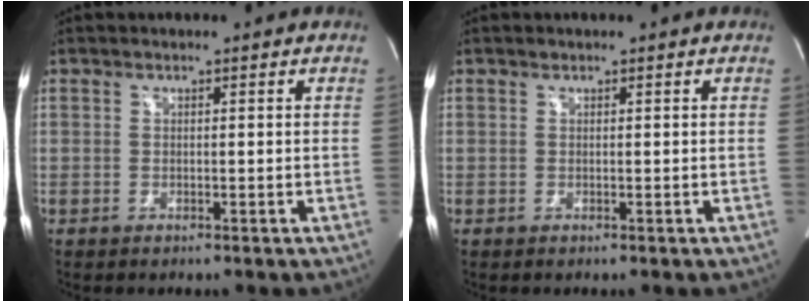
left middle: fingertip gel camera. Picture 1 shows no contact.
{"total": 0.0}